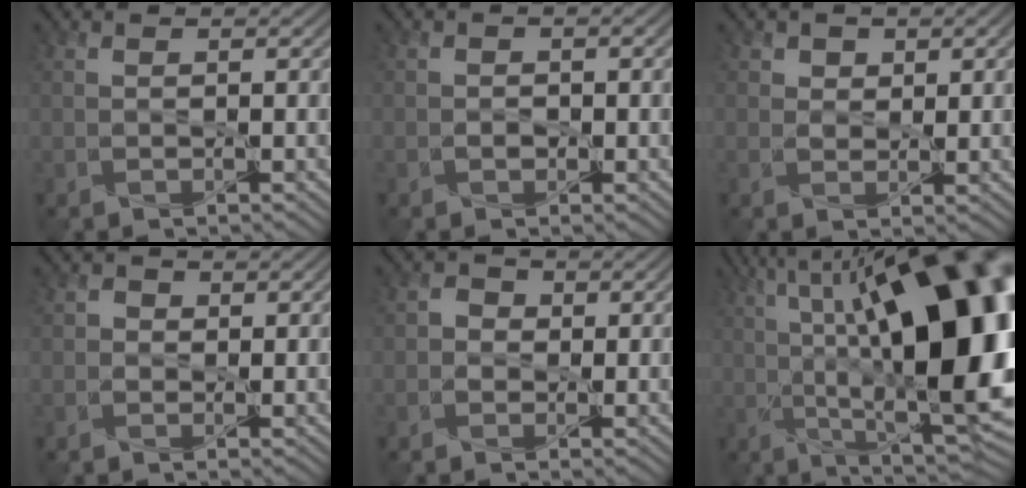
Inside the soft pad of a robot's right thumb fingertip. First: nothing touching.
{"total": 1.1, "force": [-0.6, 0.8, 0.4], "torque": [-0.007, -0.003, -0.012]}
{"total": 2.1, "force": [1.1, 1.6, 0.9], "torque": [-0.022, -0.004, 0.014]}
{"total": 1.3, "force": [-0.3, 1.2, 0.4], "torque": [-0.003, -0.001, -0.008]}
{"total": 1.9, "force": [-0.5, 1.7, 0.8], "torque": [-0.016, 0.003, -0.013]}
{"total": 22.2, "force": [3.0, 8.1, 20.5], "torque": [-0.297, 0.037, 0.036]}